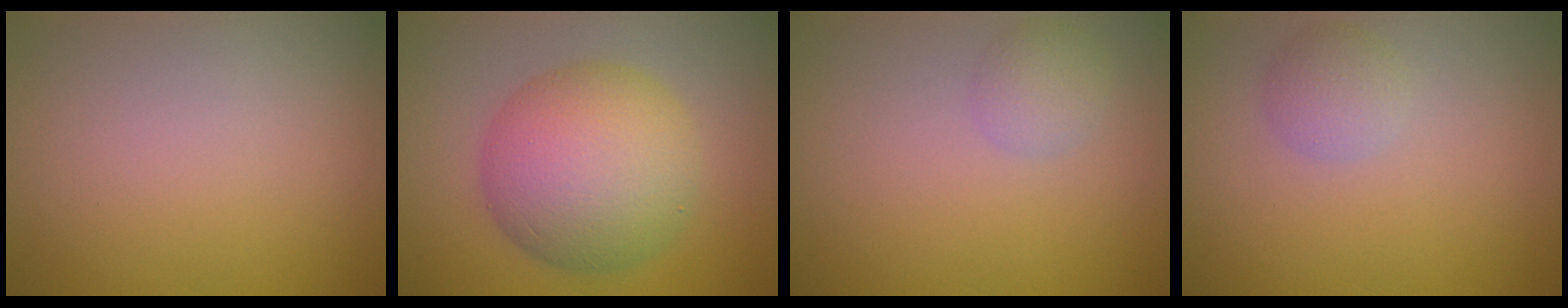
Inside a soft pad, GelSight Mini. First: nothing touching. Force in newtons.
{"total": 9.0, "press": 9.0, "slide": 0.0}
{"total": 1.7, "press": 1.7, "slide": 0.1}
{"total": 1.8, "press": 1.8, "slide": 0.1}